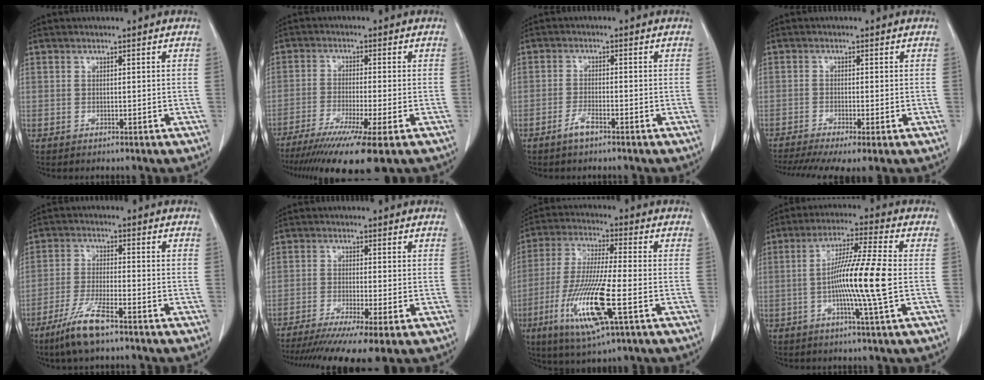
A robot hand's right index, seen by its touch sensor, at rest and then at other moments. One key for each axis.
{"total": 12.9, "fx": -8.9, "fy": -0.3, "fz": 9.4, "tx": -0.154, "ty": -0.040, "tz": -0.143}
{"total": 2.6, "fx": -1.8, "fy": 0.3, "fz": 1.7, "tx": -0.038, "ty": 0.000, "tz": -0.036}
{"total": 9.3, "fx": -6.3, "fy": 1.4, "fz": 6.6, "tx": -0.112, "ty": -0.014, "tz": -0.103}
{"total": 7.8, "fx": -5.4, "fy": 0.8, "fz": 5.6, "tx": -0.120, "ty": -0.017, "tz": -0.100}
{"total": 12.5, "fx": -8.8, "fy": 0.5, "fz": 8.8, "tx": -0.137, "ty": -0.026, "tz": -0.140}
{"total": 14.9, "fx": -5.0, "fy": 1.3, "fz": 14.0, "tx": -0.292, "ty": -0.026, "tz": -0.089}
{"total": 11.1, "fx": -1.6, "fy": -1.4, "fz": 10.9, "tx": -0.200, "ty": -0.006, "tz": -0.034}